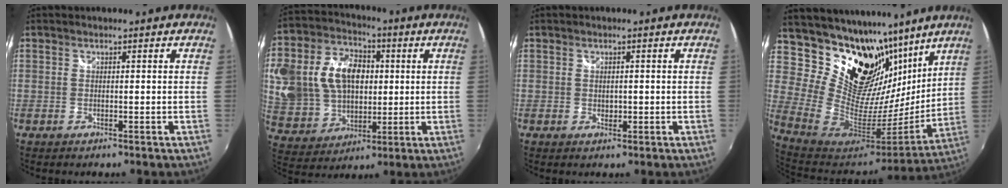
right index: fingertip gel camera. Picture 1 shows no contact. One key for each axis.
{"total": 24.3, "fx": 4.1, "fy": 17.9, "fz": 15.9, "tx": -0.372, "ty": 0.043, "tz": 0.092}
{"total": 1.1, "fx": 0.0, "fy": 1.0, "fz": 0.6, "tx": -0.005, "ty": -0.001, "tz": 0.002}
{"total": 24.3, "fx": 16.8, "fy": 13.8, "fz": 10.8, "tx": -0.213, "ty": -0.025, "tz": 0.308}